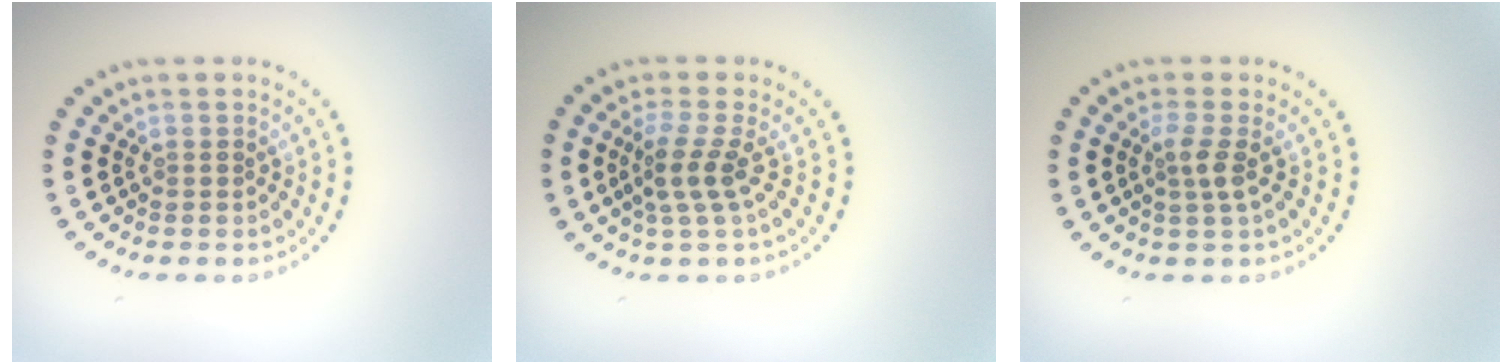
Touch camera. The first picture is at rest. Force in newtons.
{"total": 2.5, "press": 1.8, "slide": 1.7}
{"total": 1.8, "press": 1.3, "slide": 1.3}